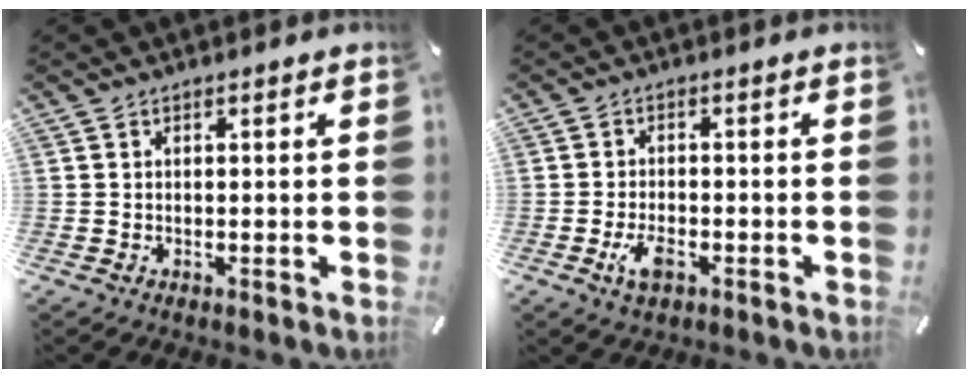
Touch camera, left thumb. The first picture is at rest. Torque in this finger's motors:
{"motor_torque": [0.06, 0.12, 0.06, -0.03, 0.04]}